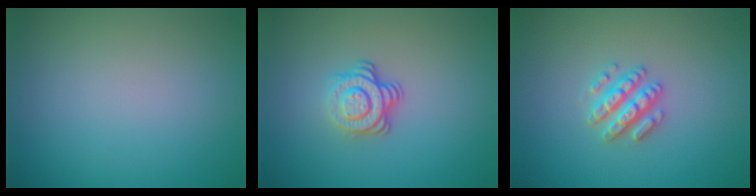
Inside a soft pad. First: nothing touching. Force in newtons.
{"total": 3.6, "press": 2.5, "slide": 2.5}
{"total": 2.6, "press": 2.5, "slide": 0.4}